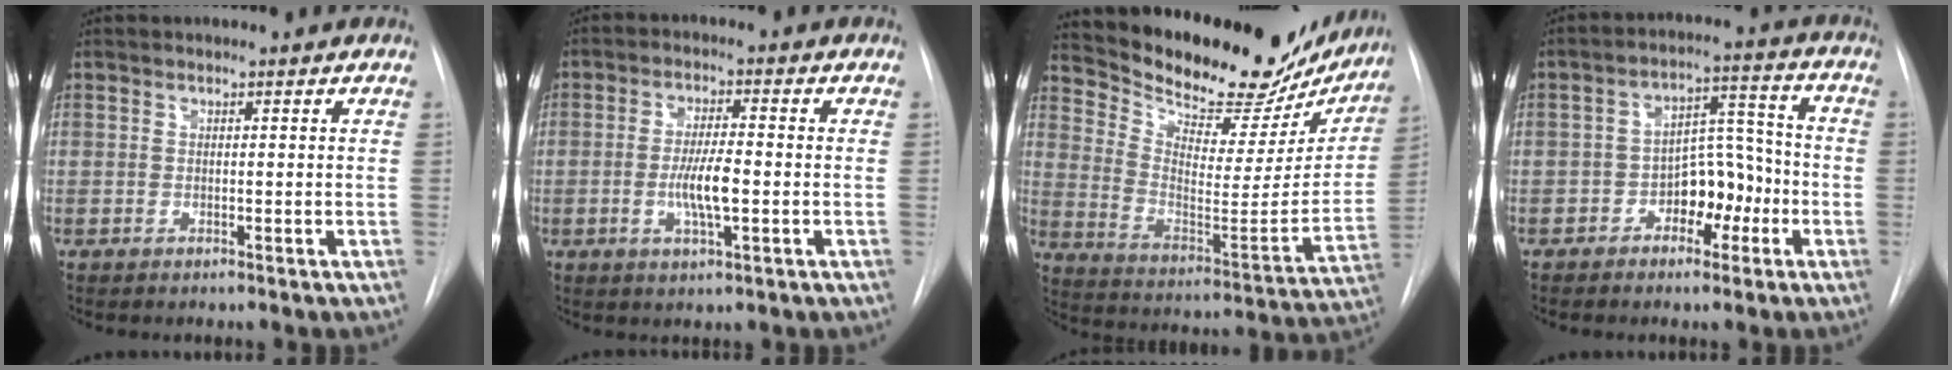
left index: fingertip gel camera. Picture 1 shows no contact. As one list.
[{"total": 5.8, "force": [-1.2, 1.0, 5.5], "torque": [-0.108, -0.005, -0.022]}, {"total": 25.5, "force": [22.5, 7.8, 9.0], "torque": [-0.146, -0.040, 0.312]}, {"total": 7.6, "force": [-3.3, 4.4, 5.3], "torque": [-0.078, 0.030, -0.052]}]